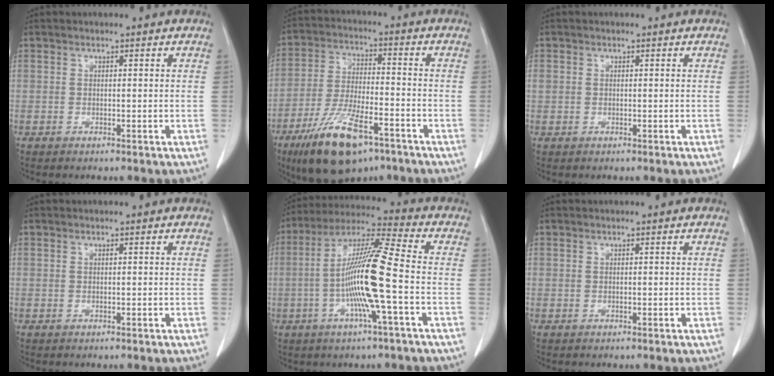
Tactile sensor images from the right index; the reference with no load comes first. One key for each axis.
{"total": 14.2, "fx": -8.8, "fy": 4.3, "fz": 10.4, "tx": -0.203, "ty": -0.018, "tz": -0.150}
{"total": 1.1, "fx": 0.2, "fy": 0.9, "fz": 0.5, "tx": -0.014, "ty": 0.013, "tz": 0.007}
{"total": 0.0}
{"total": 13.9, "fx": -2.6, "fy": -0.4, "fz": 13.6, "tx": -0.260, "ty": 0.003, "tz": -0.060}
{"total": 0.0}